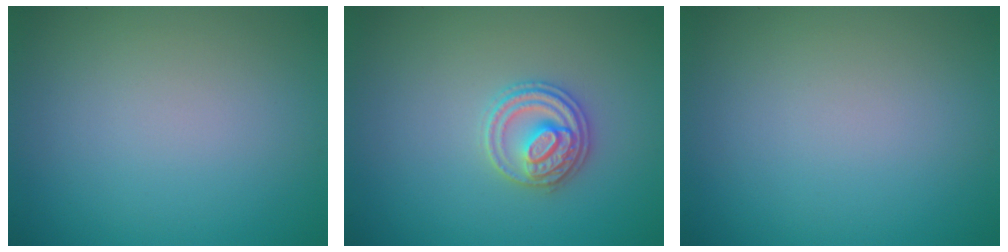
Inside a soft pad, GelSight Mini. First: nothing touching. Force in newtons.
{"total": 2.9, "press": 2.9, "slide": 0.1}
{"total": 0.0}